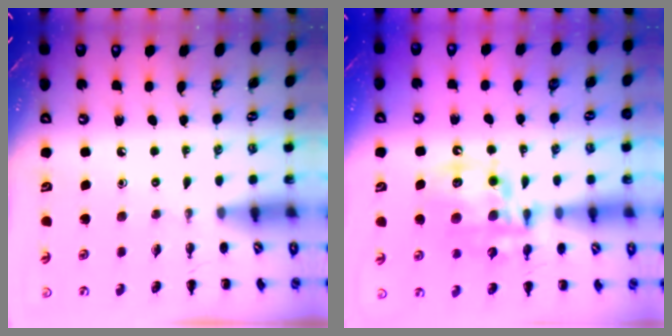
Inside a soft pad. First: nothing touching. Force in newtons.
{"total": 13.9, "press": 13.6, "slide": 2.8}